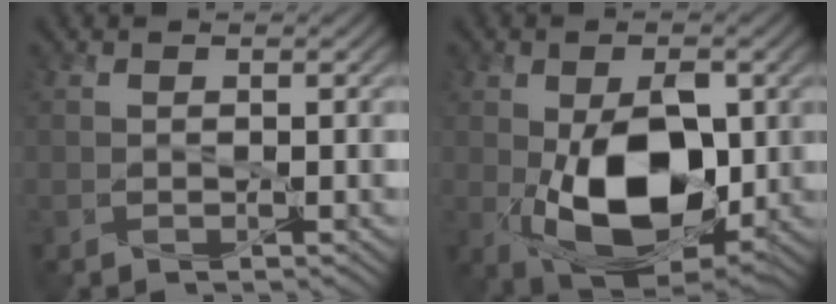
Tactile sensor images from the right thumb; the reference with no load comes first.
{"total": 14.3, "force": [-1.9, 8.0, 11.7], "torque": [-0.199, -0.012, -0.029]}